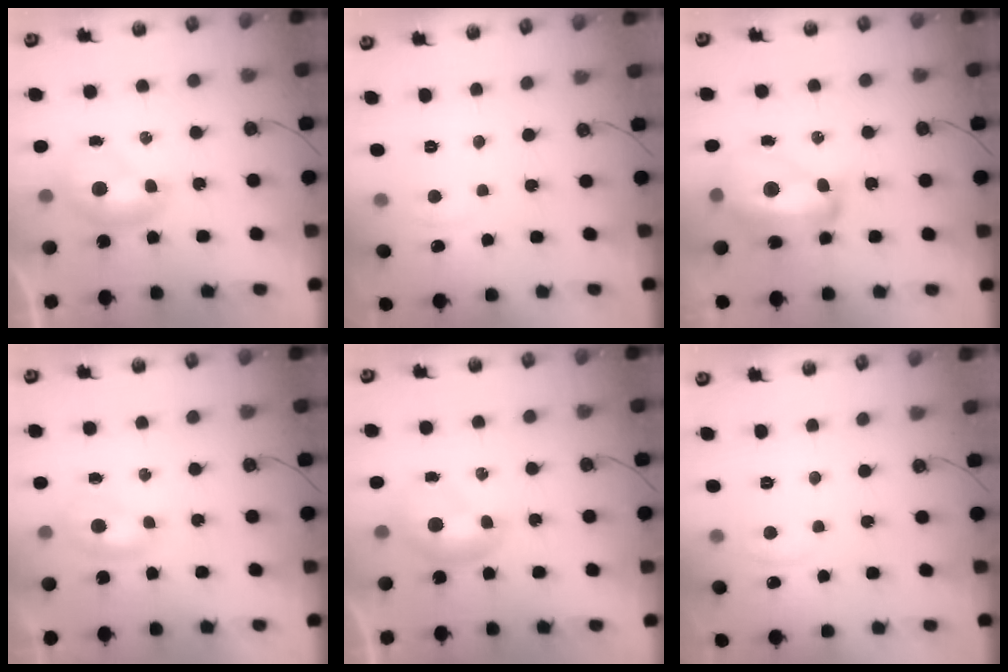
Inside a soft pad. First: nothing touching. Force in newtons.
{"total": 1.2, "press": 1.0, "slide": 0.7}
{"total": 10.2, "press": 10.1, "slide": 1.2}
{"total": 0.5, "press": 0.4, "slide": 0.4}
{"total": 0.0}
{"total": 1.5, "press": 1.4, "slide": 0.5}